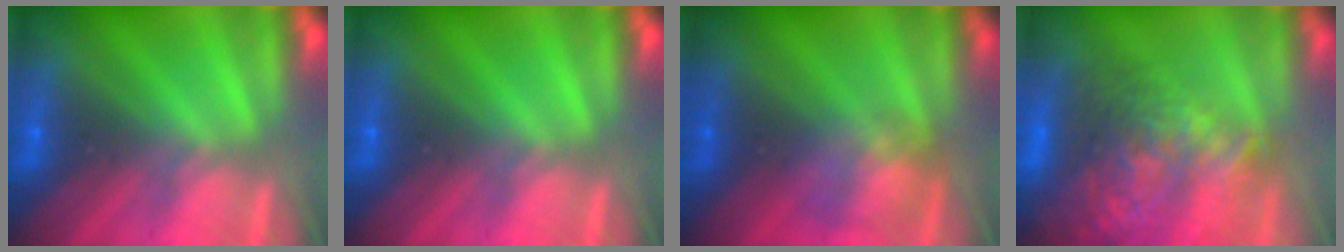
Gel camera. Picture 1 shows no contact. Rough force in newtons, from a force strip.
{"total": 0.0}
{"total": 2.3}
{"total": 7.7}